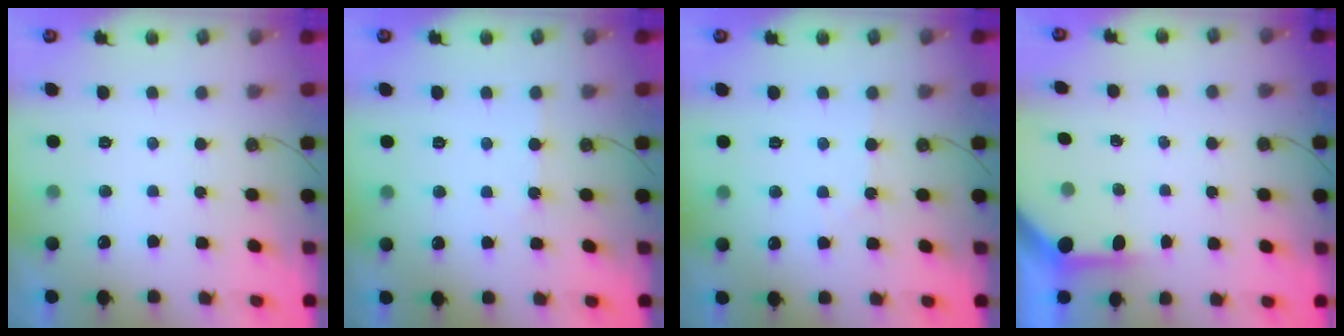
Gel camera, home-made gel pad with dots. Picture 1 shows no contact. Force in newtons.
{"total": 2.7, "press": 2.7, "slide": 0.5}
{"total": 3.5, "press": 3.5, "slide": 0.6}
{"total": 3.8, "press": 3.8, "slide": 0.4}